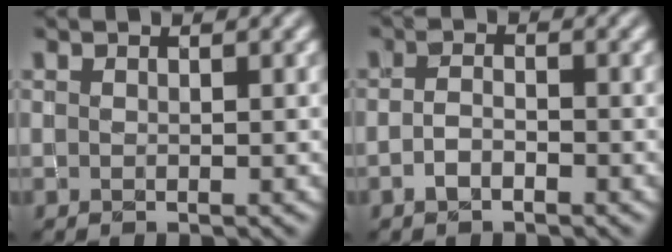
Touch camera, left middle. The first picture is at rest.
{"total": 1.3, "force": [-0.9, 0.5, 0.8], "torque": [-0.016, 0.005, -0.021]}